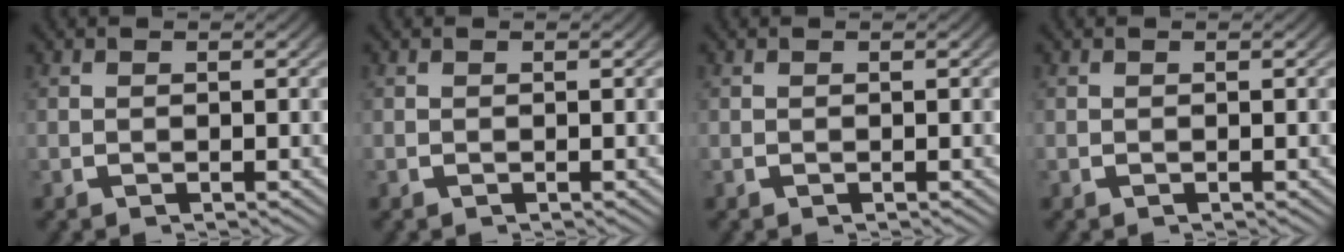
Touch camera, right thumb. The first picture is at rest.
{"total": 0.0}
{"total": 0.0}
{"total": 0.0}